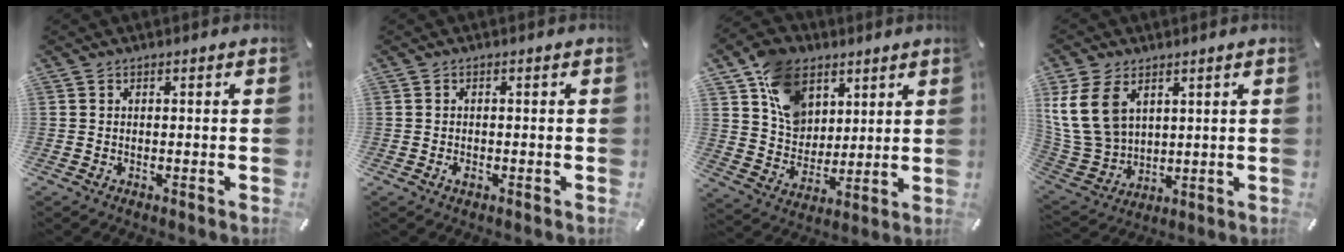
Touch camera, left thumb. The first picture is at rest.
{"total": 1.4, "force": [-0.6, 0.7, 1.0], "torque": [-0.018, 0.001, -0.012]}
{"total": 12.9, "force": [6.1, 10.1, 5.2], "torque": [-0.102, -0.013, 0.121]}
{"total": 13.3, "force": [5.3, 9.9, 7.2], "torque": [-0.188, -0.007, 0.100]}